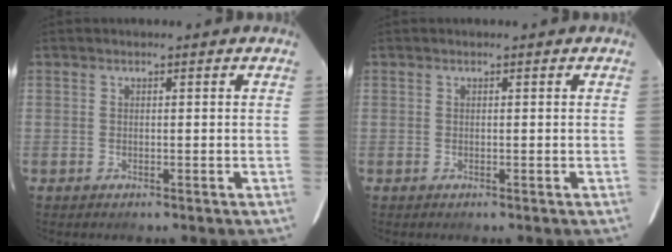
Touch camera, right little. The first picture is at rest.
{"total": 0.0}